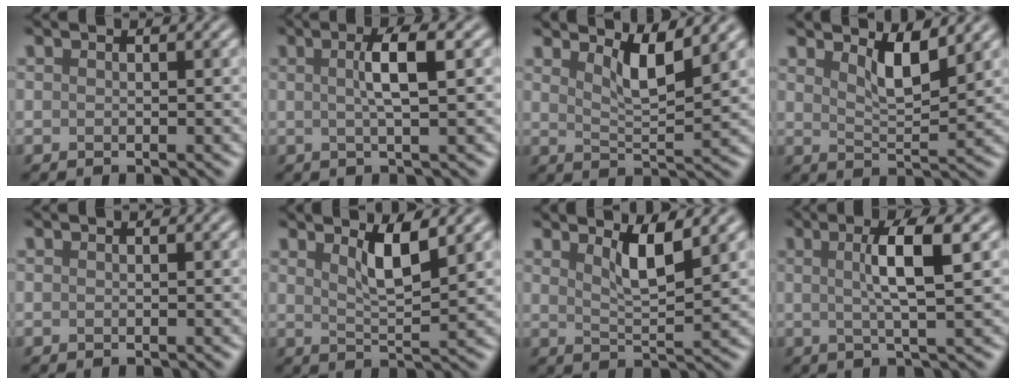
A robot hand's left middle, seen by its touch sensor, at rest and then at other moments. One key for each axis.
{"total": 3.4, "fx": 0.4, "fy": 0.6, "fz": 3.4, "tx": -0.057, "ty": 0.008, "tz": 0.001}
{"total": 3.6, "fx": 2.2, "fy": 0.8, "fz": 2.7, "tx": -0.052, "ty": -0.007, "tz": 0.037}
{"total": 3.5, "fx": 2.1, "fy": 1.0, "fz": 2.7, "tx": -0.053, "ty": -0.008, "tz": 0.033}
{"total": 0.0}
{"total": 3.4, "fx": 1.7, "fy": 0.8, "fz": 2.9, "tx": -0.052, "ty": -0.005, "tz": 0.031}
{"total": 3.5, "fx": 1.9, "fy": 0.8, "fz": 2.8, "tx": -0.051, "ty": -0.005, "tz": 0.033}
{"total": 4.6, "fx": 0.7, "fy": 0.8, "fz": 4.5, "tx": -0.074, "ty": 0.005, "tz": 0.008}